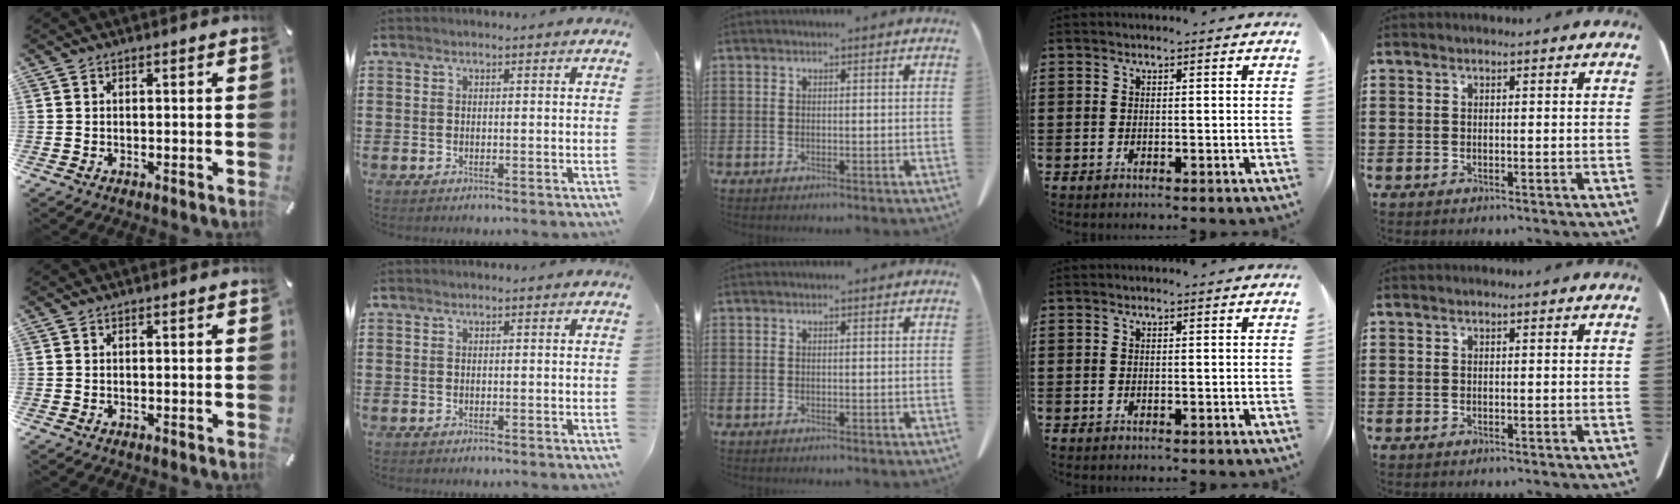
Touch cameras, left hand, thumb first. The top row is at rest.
{}